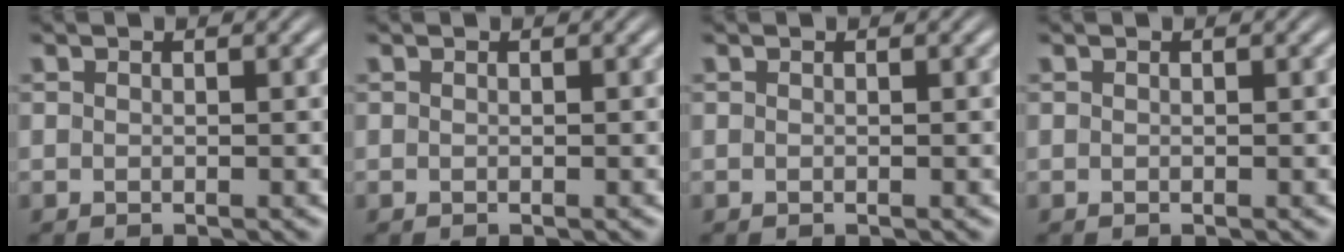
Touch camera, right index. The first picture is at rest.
{"total": 0.0}
{"total": 0.0}
{"total": 0.0}